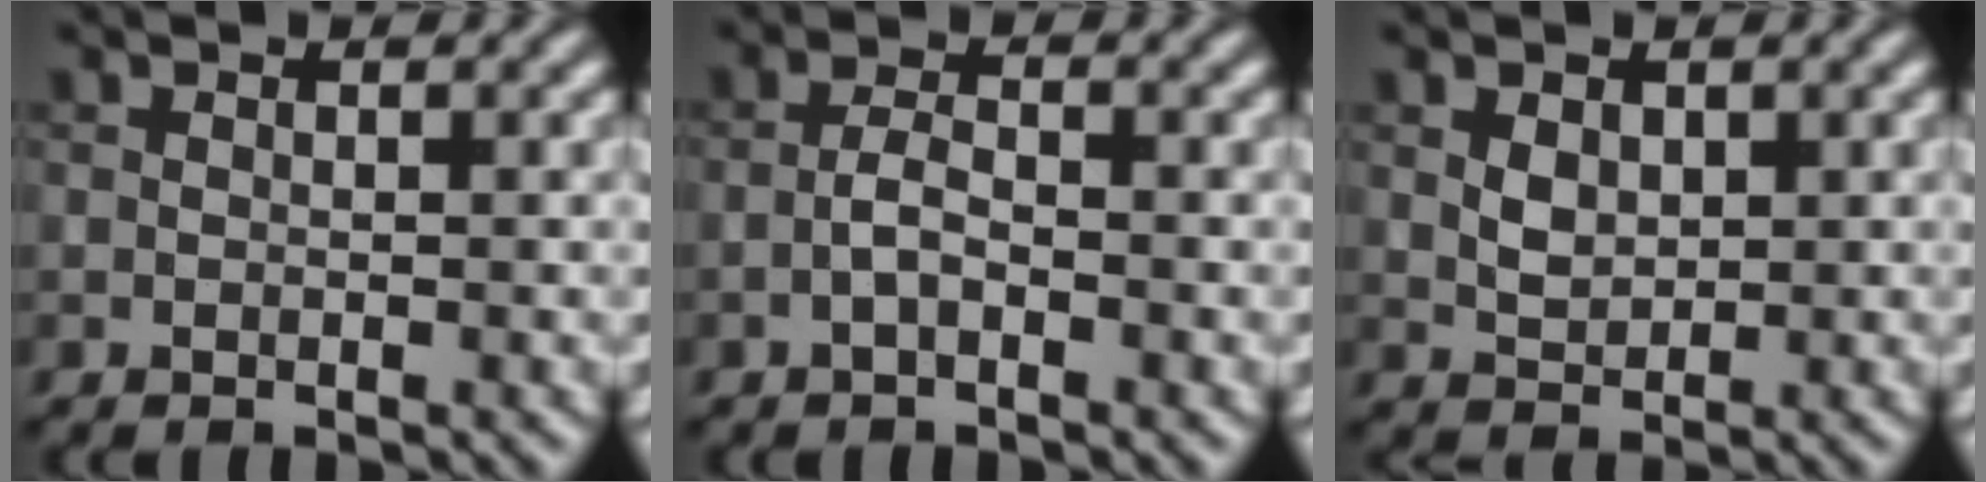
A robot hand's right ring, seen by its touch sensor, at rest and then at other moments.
{"total": 1.7, "force": [-0.8, 0.6, 1.5], "torque": [-0.032, 0.004, -0.020]}
{"total": 1.6, "force": [0.6, 1.2, 1.0], "torque": [-0.020, -0.001, 0.016]}